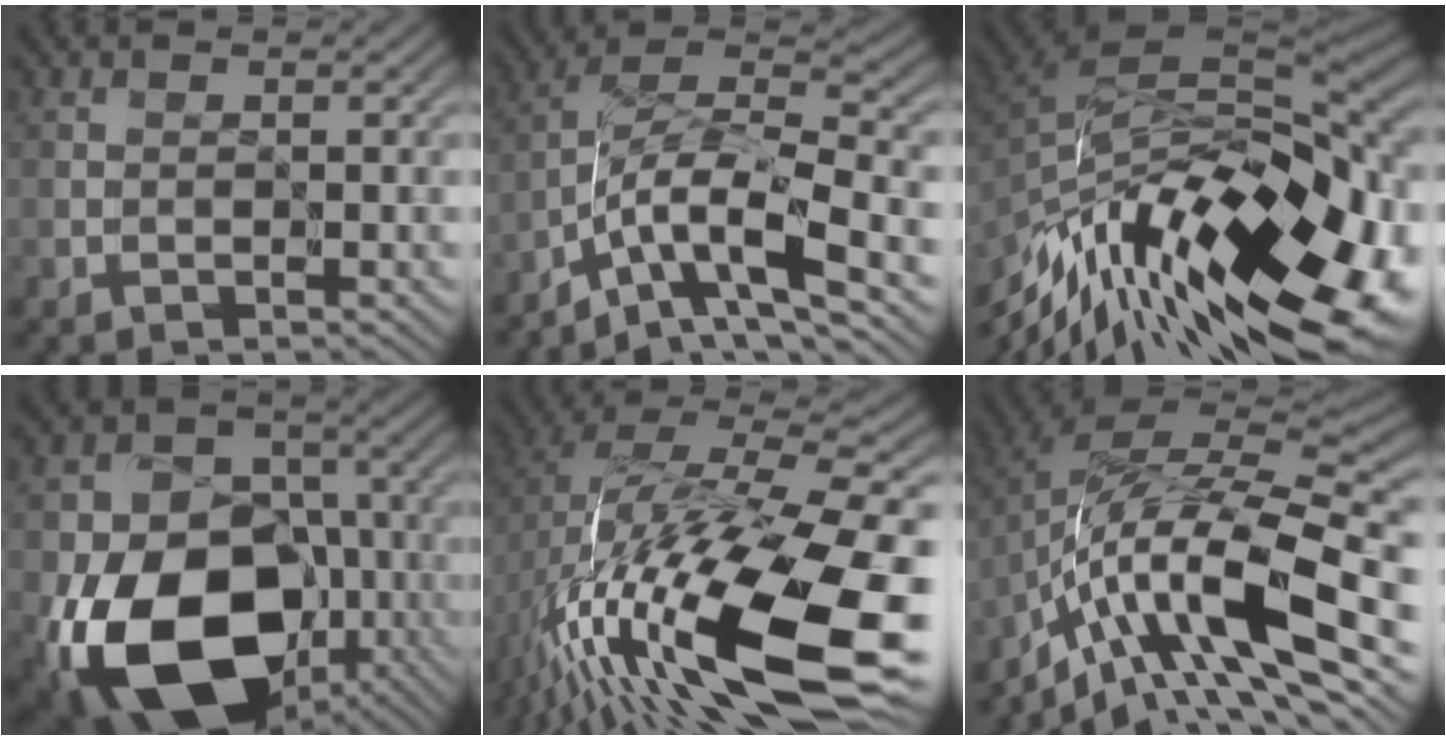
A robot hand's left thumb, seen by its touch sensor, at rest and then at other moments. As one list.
[{"total": 11.8, "force": [-6.5, 3.8, 9.1], "torque": [-0.171, 0.001, -0.125]}, {"total": 17.9, "force": [-8.5, 7.7, 13.7], "torque": [-0.253, -0.014, -0.127]}, {"total": 20.0, "force": [-7.3, 14.8, 11.4], "torque": [-0.212, -0.049, -0.126]}, {"total": 18.6, "force": [-5.7, 6.8, 16.4], "torque": [-0.316, -0.014, -0.096]}, {"total": 14.9, "force": [-7.2, 5.4, 11.9], "torque": [-0.222, 0.008, -0.145]}]